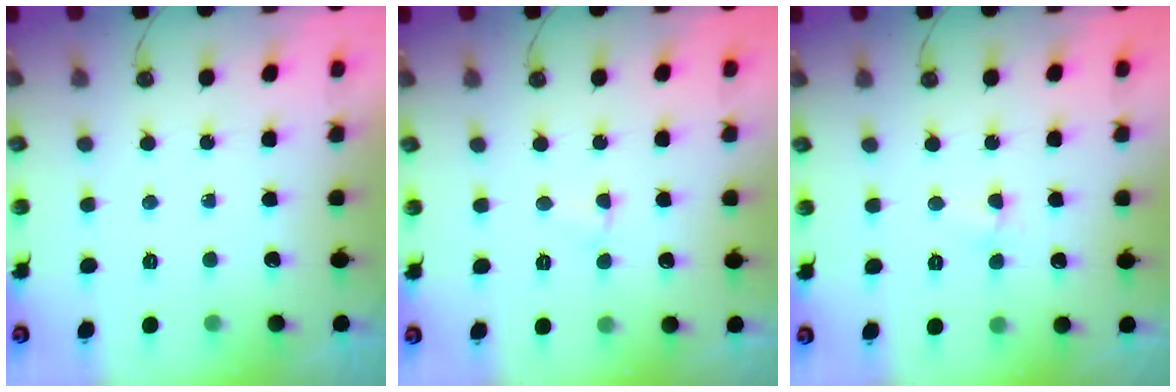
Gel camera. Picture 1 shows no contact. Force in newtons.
{"total": 2.4, "press": 2.4, "slide": 0.5}
{"total": 2.7, "press": 2.0, "slide": 1.8}